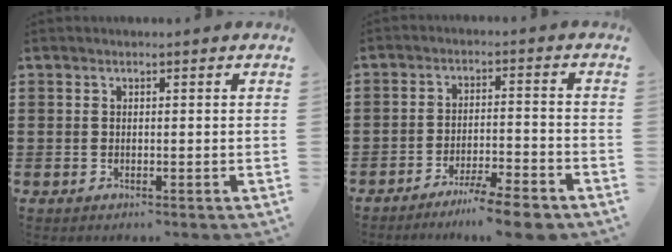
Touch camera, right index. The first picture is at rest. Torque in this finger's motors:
{"motor_torque": [0.71, -0.38, 0.53, 0.07]}